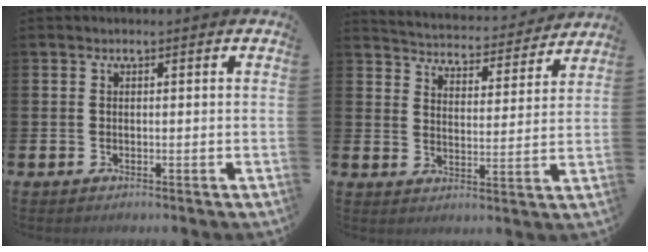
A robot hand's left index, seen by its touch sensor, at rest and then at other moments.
{"total": 4.6, "force": [4.6, 0.7, 0.1], "torque": [-0.023, -0.044, 0.076]}